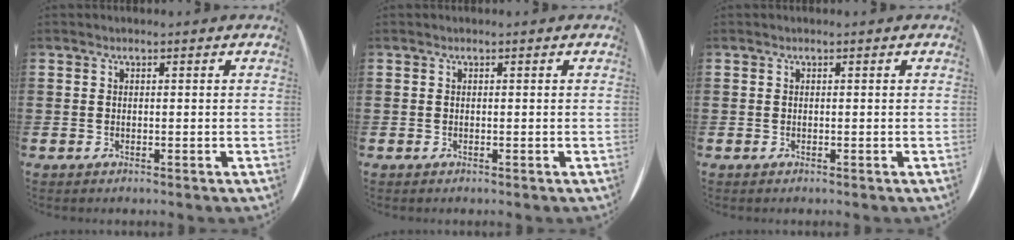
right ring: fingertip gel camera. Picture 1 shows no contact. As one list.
[{"total": 0.0}, {"total": 0.0}]